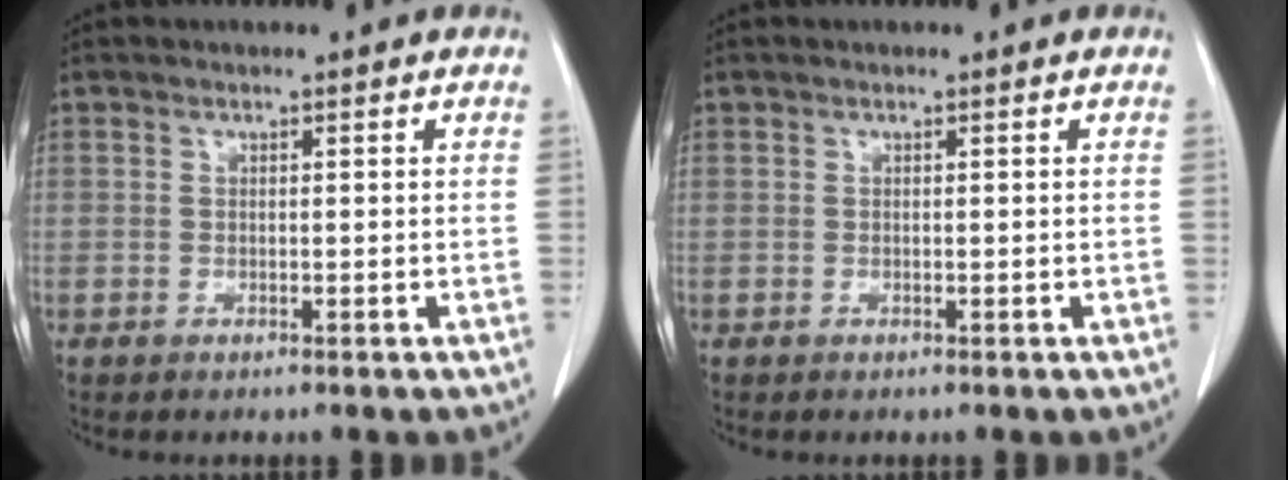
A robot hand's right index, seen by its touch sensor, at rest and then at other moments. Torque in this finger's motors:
{"motor_torque": [0.01, 0.00, 0.02, 0.00]}